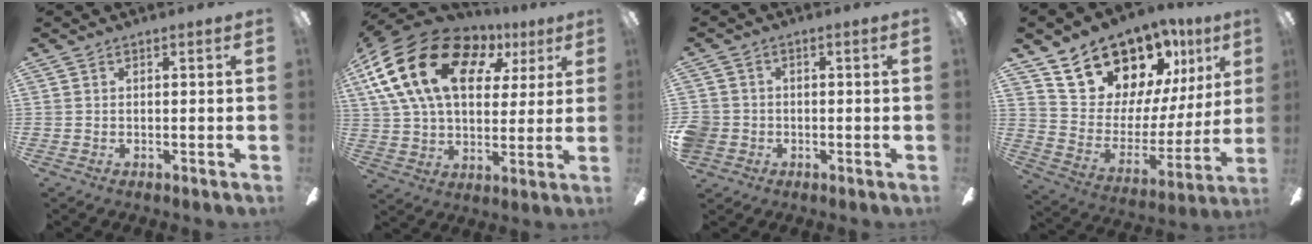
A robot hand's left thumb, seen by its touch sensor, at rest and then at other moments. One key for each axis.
{"total": 23.9, "fx": 9.7, "fy": 14.7, "fz": 16.1, "tx": -0.312, "ty": -0.022, "tz": 0.167}
{"total": 3.7, "fx": -0.9, "fy": 3.4, "fz": 0.8, "tx": -0.024, "ty": 0.011, "tz": -0.018}
{"total": 20.3, "fx": 15.8, "fy": 10.7, "fz": 6.9, "tx": -0.124, "ty": -0.105, "tz": 0.303}